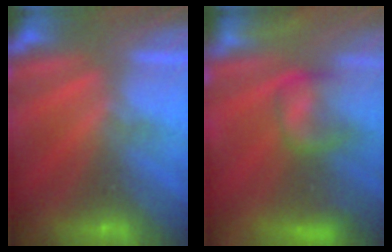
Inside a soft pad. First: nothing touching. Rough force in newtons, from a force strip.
{"total": 7.0}